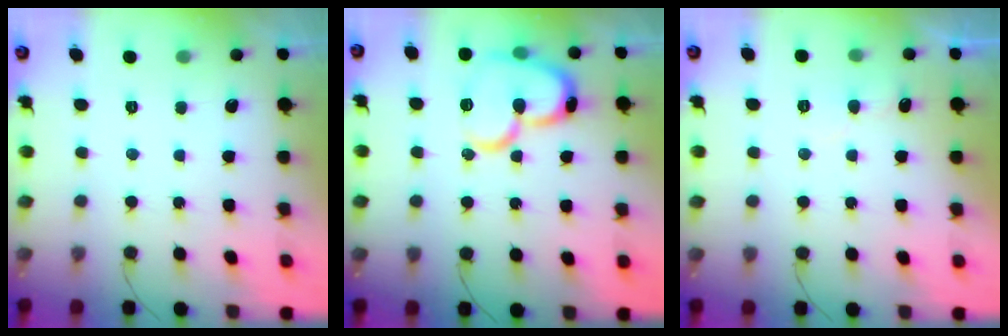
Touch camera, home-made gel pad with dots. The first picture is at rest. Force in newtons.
{"total": 17.2, "press": 17.1, "slide": 1.5}
{"total": 5.4, "press": 5.4, "slide": 0.2}